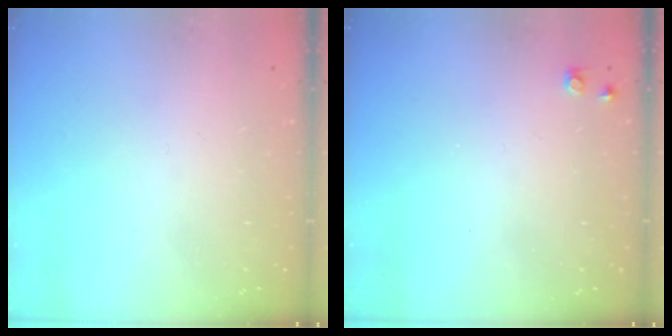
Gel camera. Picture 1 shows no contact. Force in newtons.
{"total": 5.1, "press": 5.1, "slide": 0.6}